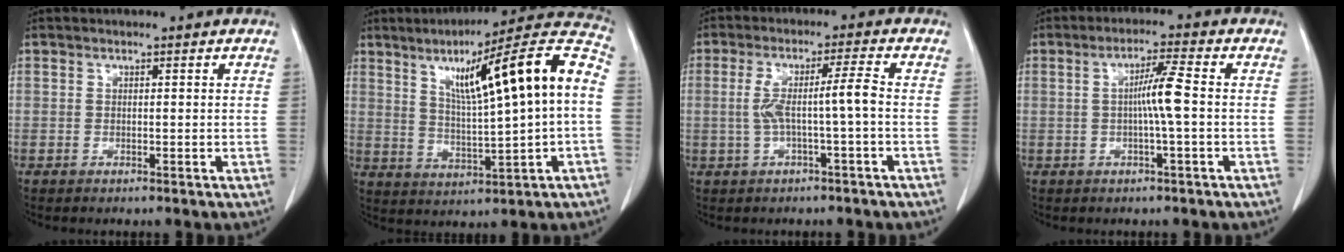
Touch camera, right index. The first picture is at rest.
{"total": 18.7, "force": [3.4, 0.9, 18.3], "torque": [-0.262, 0.034, 0.048]}
{"total": 5.8, "force": [-0.7, -0.3, 5.7], "torque": [-0.114, 0.020, -0.008]}
{"total": 5.0, "force": [-0.3, -0.5, 4.9], "torque": [-0.086, 0.007, -0.005]}